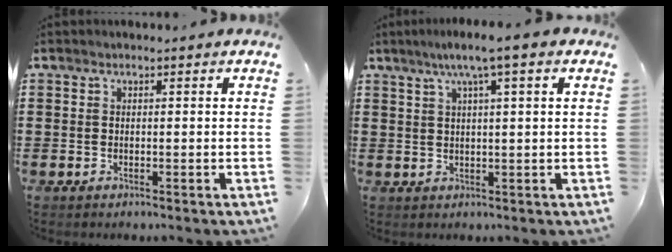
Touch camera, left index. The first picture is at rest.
{"total": 4.3, "force": [2.2, -0.2, 3.7], "torque": [-0.076, 0.004, 0.034]}